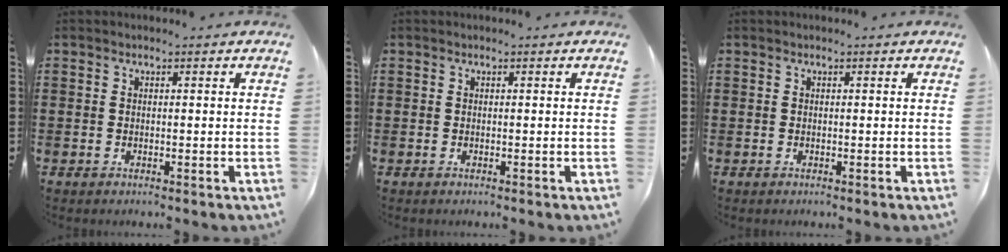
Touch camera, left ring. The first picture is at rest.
{"total": 0.0}
{"total": 0.0}